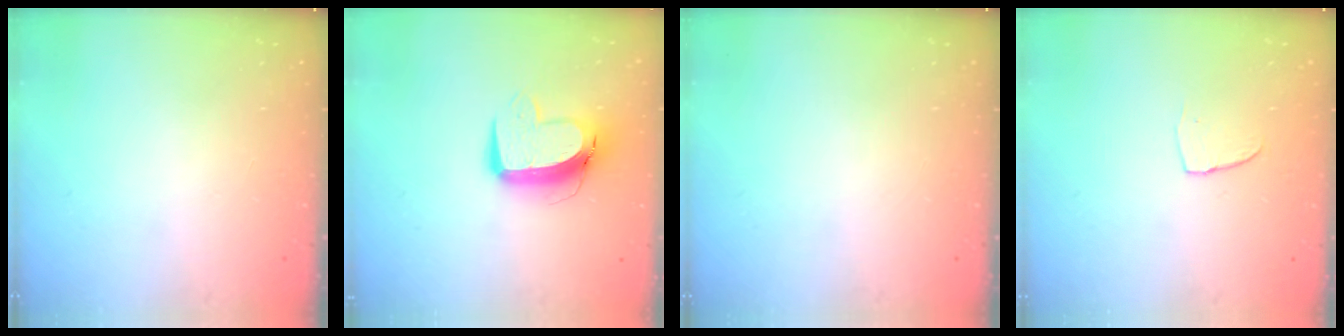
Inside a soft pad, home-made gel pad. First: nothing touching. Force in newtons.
{"total": 11.6, "press": 11.5, "slide": 1.3}
{"total": 0.0}
{"total": 3.8, "press": 3.8, "slide": 0.3}